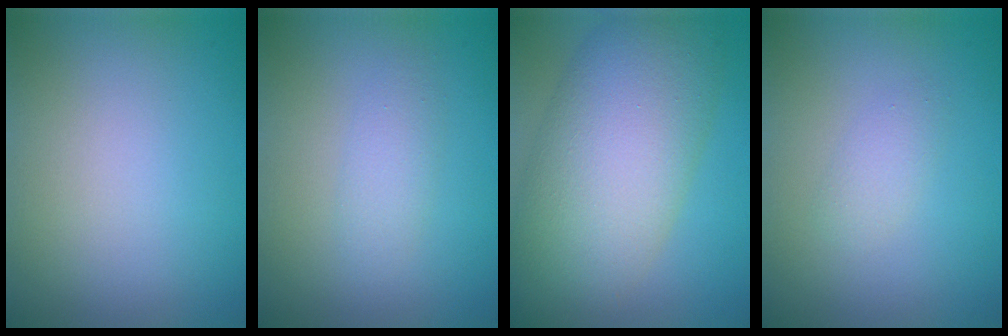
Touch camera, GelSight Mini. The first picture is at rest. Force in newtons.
{"total": 1.7, "press": 1.7, "slide": 0.0}
{"total": 11.2, "press": 11.2, "slide": 0.5}
{"total": 1.3, "press": 1.3, "slide": 0.0}